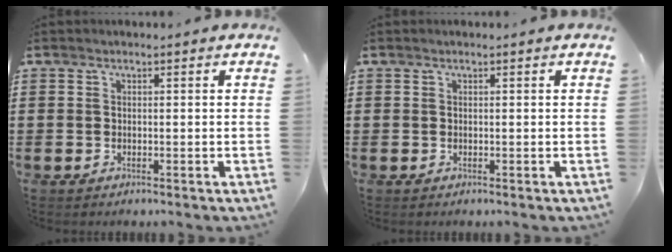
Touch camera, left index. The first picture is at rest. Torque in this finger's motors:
{"motor_torque": [0.03, -0.04, -0.04, -0.01]}